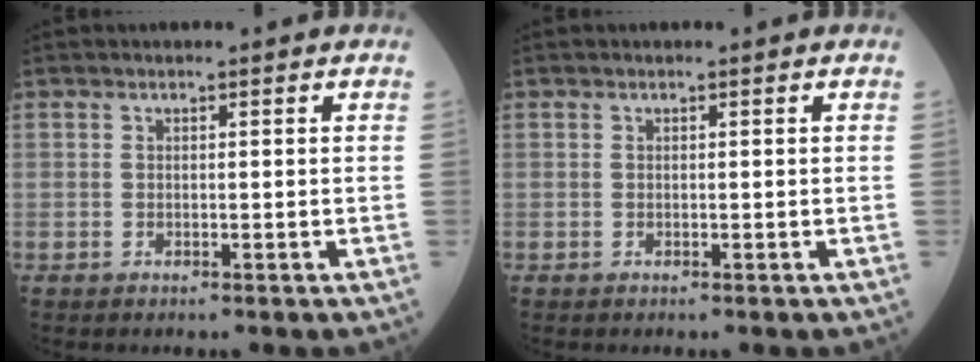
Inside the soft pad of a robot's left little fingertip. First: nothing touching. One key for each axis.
{"total": 0.0}